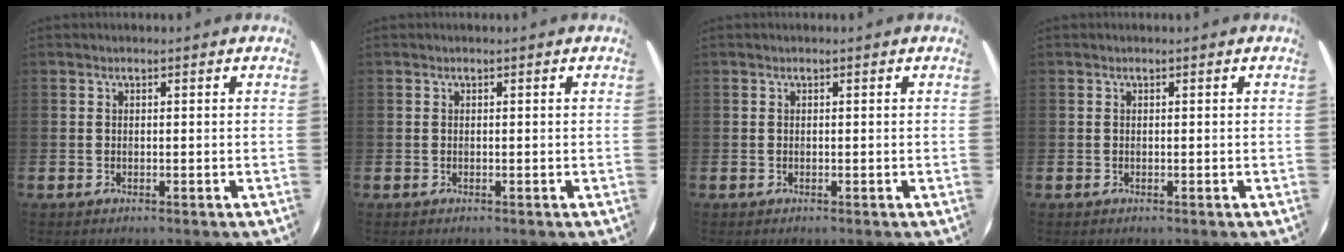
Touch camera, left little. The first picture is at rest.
{"total": 0.0}
{"total": 0.0}
{"total": 0.0}